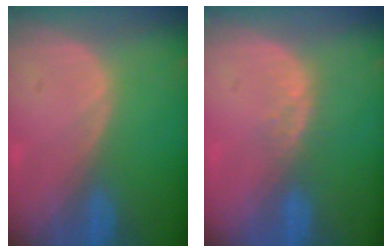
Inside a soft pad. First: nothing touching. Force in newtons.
{"total": 2.9, "press": 2.3, "slide": 1.8}